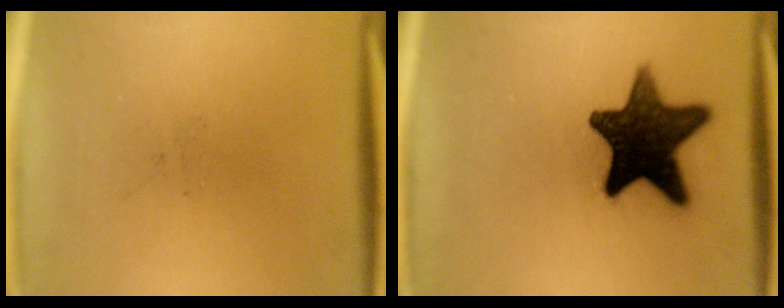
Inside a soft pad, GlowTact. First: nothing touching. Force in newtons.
{"total": 15.6}